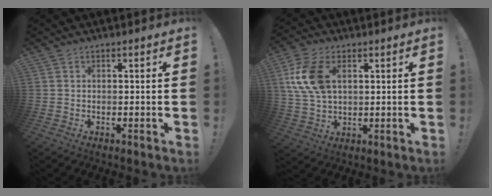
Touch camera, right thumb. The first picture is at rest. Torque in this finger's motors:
{"motor_torque": [0.54, 0.54, 1.02, 0.26, 0.12]}